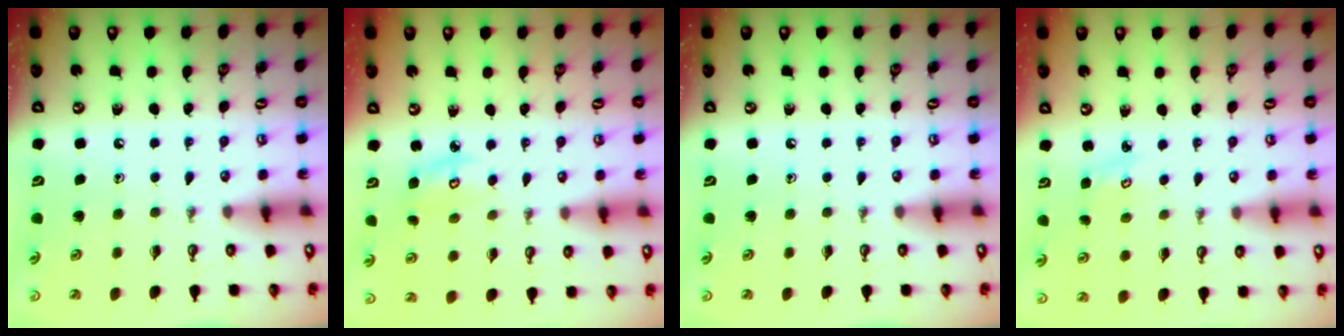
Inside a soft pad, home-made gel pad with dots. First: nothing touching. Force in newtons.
{"total": 6.0, "press": 5.9, "slide": 0.5}
{"total": 0.0}
{"total": 2.5, "press": 2.5, "slide": 0.4}